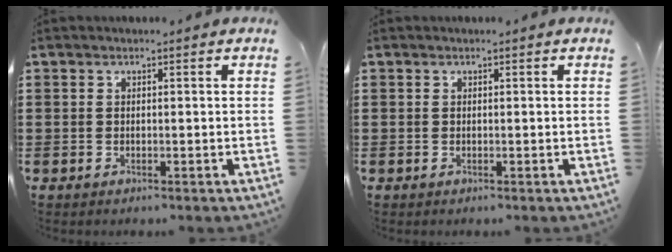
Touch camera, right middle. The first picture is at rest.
{"total": 0.0}